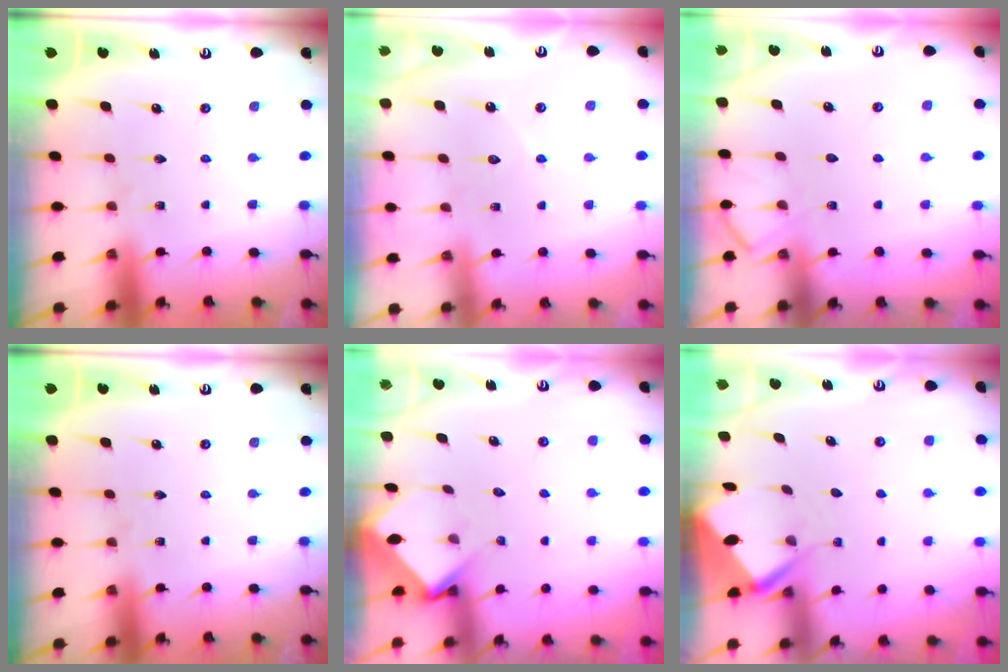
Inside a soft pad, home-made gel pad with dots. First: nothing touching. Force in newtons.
{"total": 5.2, "press": 5.2, "slide": 0.6}
{"total": 5.1, "press": 5.1, "slide": 0.5}
{"total": 0.0}
{"total": 3.5, "press": 3.5, "slide": 0.3}
{"total": 3.7, "press": 3.7, "slide": 0.3}